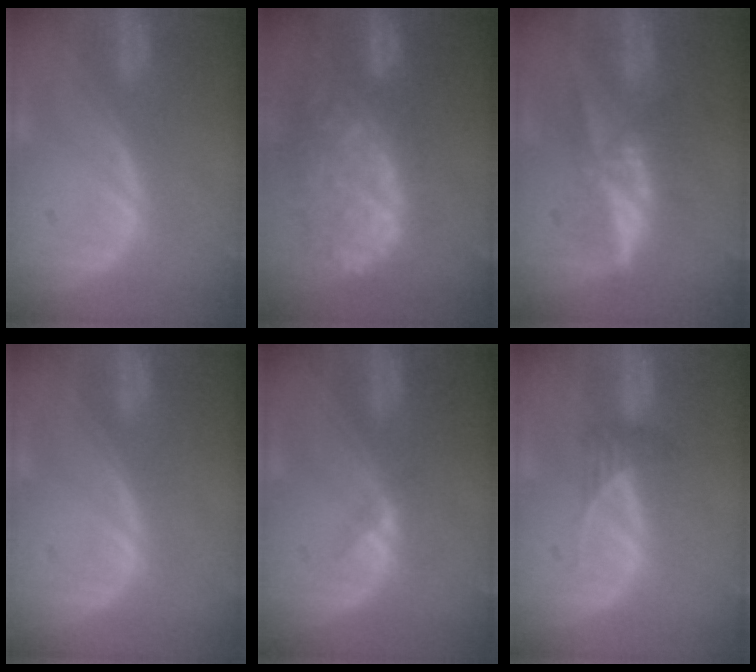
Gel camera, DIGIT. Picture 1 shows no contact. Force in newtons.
{"total": 12.3, "press": 10.1, "slide": 7.0}
{"total": 5.2, "press": 5.1, "slide": 1.0}
{"total": 0.0}
{"total": 1.3, "press": 0.9, "slide": 0.9}
{"total": 1.8, "press": 1.6, "slide": 0.8}